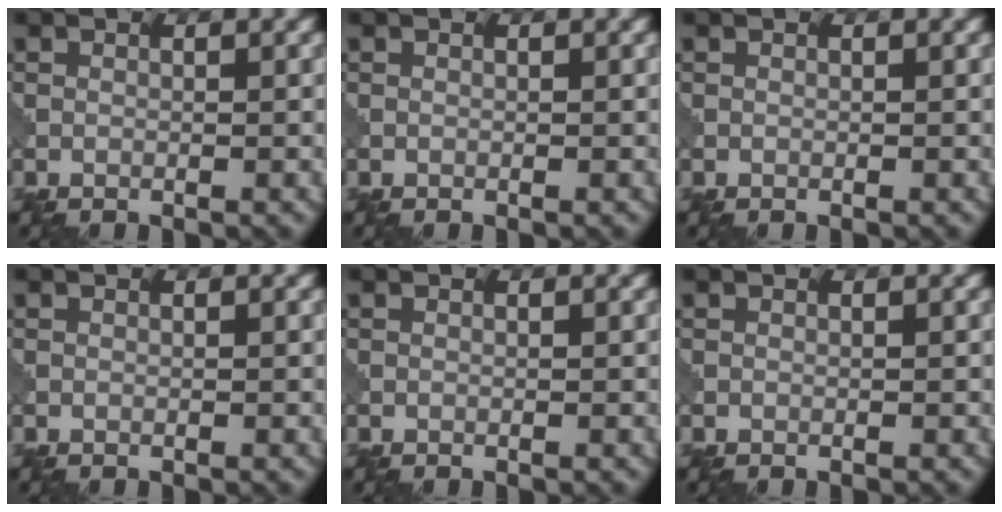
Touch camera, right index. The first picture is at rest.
{"total": 0.0}
{"total": 0.0}
{"total": 0.0}
{"total": 0.0}
{"total": 0.0}